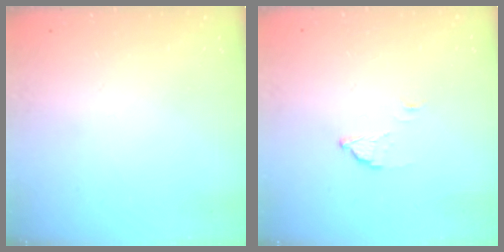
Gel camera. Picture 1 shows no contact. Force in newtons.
{"total": 2.2, "press": 2.2, "slide": 0.1}